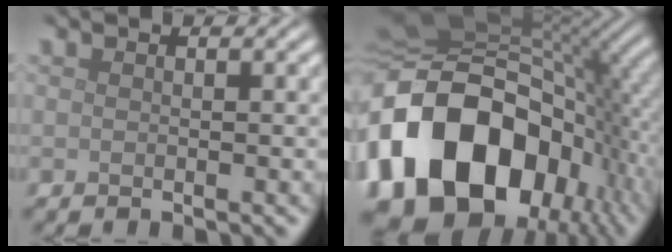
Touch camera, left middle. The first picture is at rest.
{"total": 20.1, "force": [-5.7, 14.2, 13.1], "torque": [-0.270, -0.028, -0.098]}